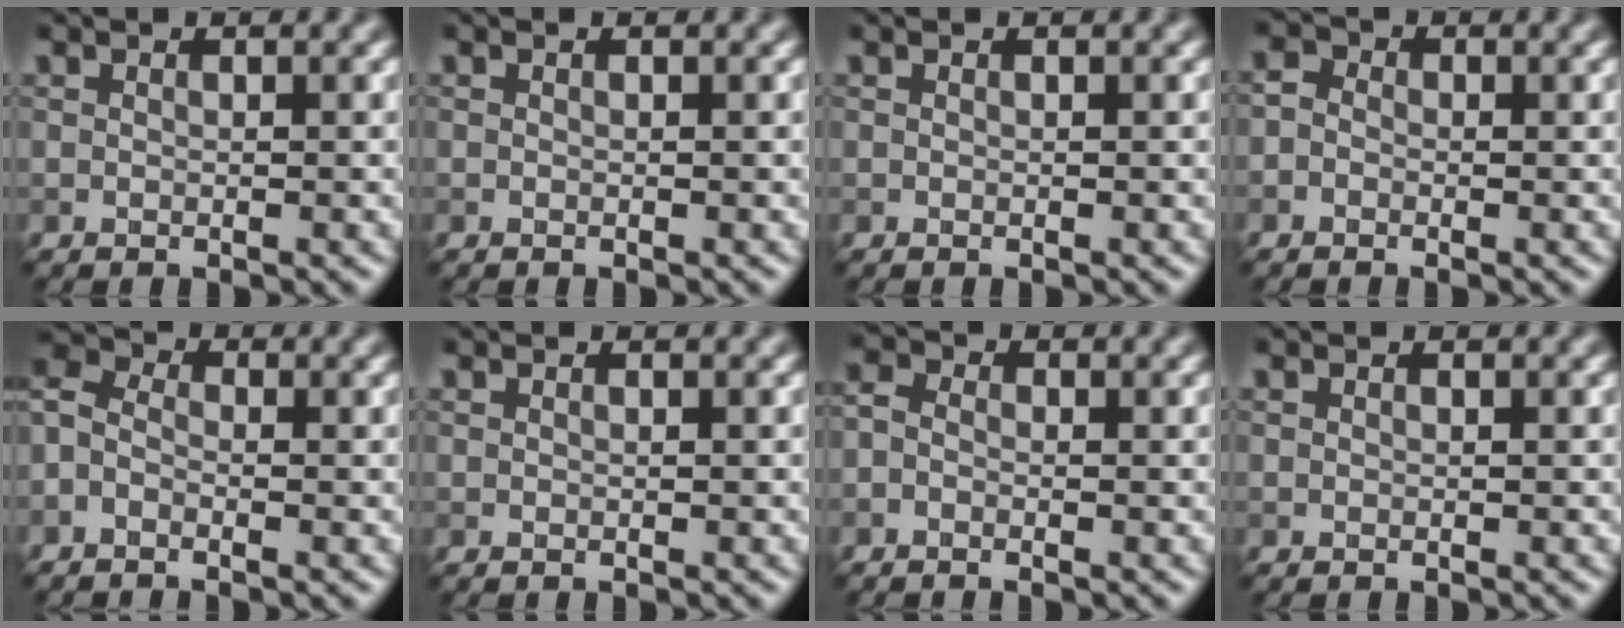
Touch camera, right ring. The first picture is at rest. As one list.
[{"total": 0.0}, {"total": 0.0}, {"total": 1.3, "force": [-0.4, 1.1, 0.6], "torque": [-0.013, -0.001, -0.020]}, {"total": 3.2, "force": [-1.2, 2.2, 2.0], "torque": [-0.046, 0.011, -0.034]}, {"total": 0.0}, {"total": 1.6, "force": [-0.6, 1.2, 0.9], "torque": [-0.021, 0.001, -0.023]}, {"total": 0.0}]